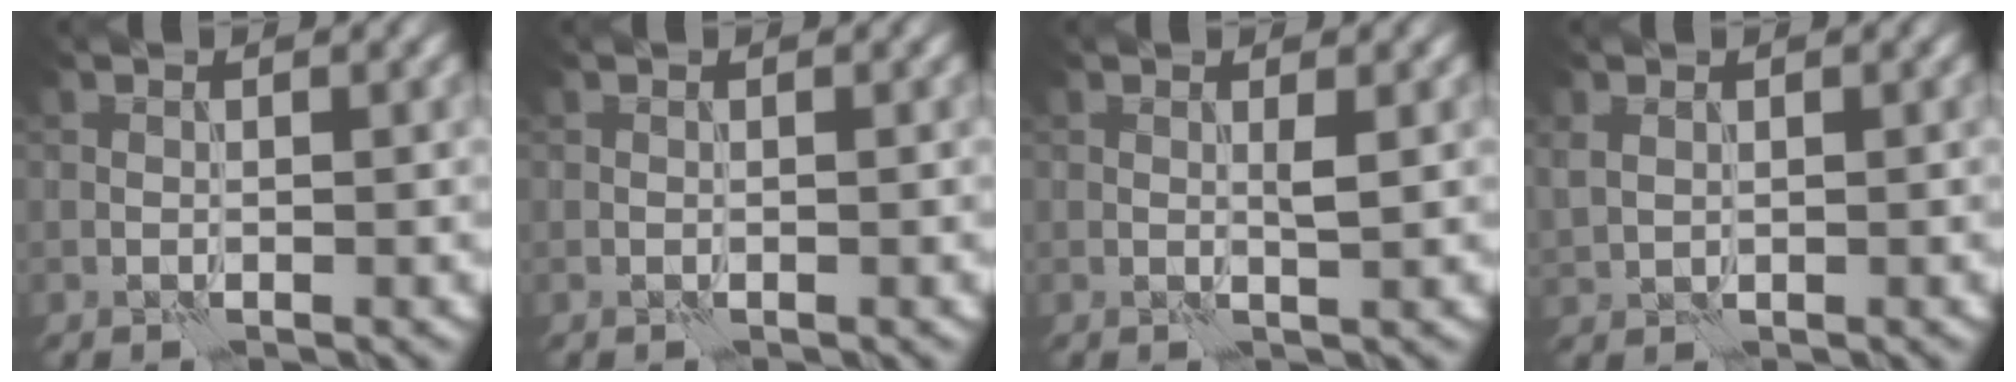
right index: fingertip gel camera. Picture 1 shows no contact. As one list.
[{"total": 0.0}, {"total": 0.8, "force": [0.3, -0.1, 0.8], "torque": [-0.017, 0.001, 0.003]}, {"total": 1.2, "force": [0.6, 0.8, 0.7], "torque": [-0.021, 0.003, 0.015]}]